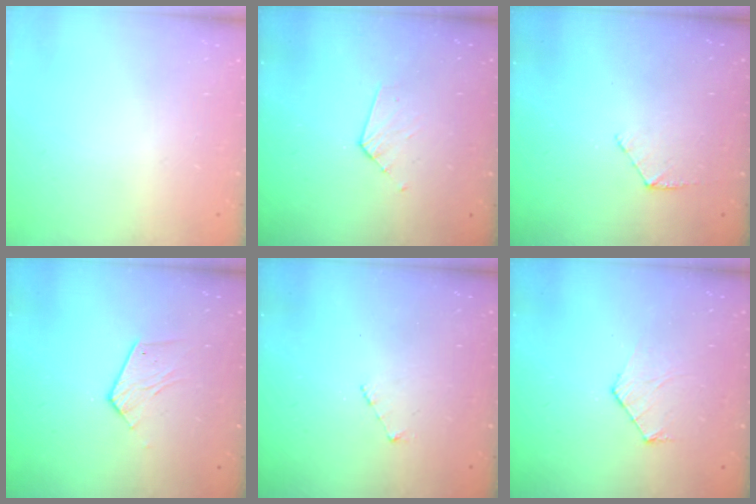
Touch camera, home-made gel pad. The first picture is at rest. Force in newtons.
{"total": 3.1, "press": 3.1, "slide": 0.3}
{"total": 4.6, "press": 4.5, "slide": 0.4}
{"total": 7.2, "press": 7.2, "slide": 0.4}
{"total": 2.6, "press": 2.6, "slide": 0.2}
{"total": 6.1, "press": 6.1, "slide": 0.6}